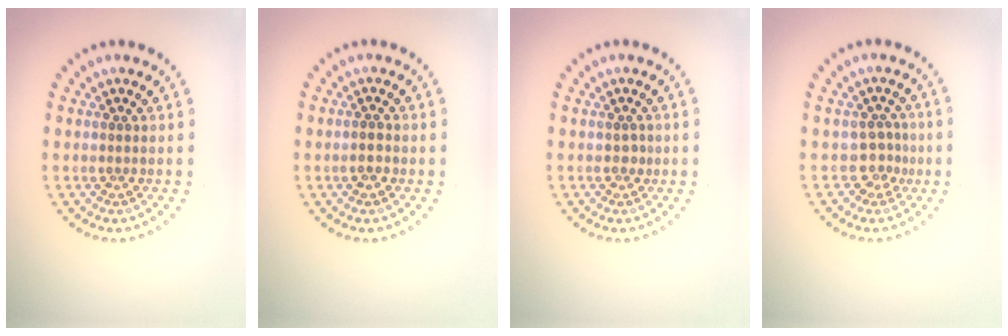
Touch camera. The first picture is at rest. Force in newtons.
{"total": 1.1, "press": 1.1, "slide": 0.3}
{"total": 0.6, "press": 0.5, "slide": 0.3}
{"total": 1.8, "press": 1.3, "slide": 1.3}